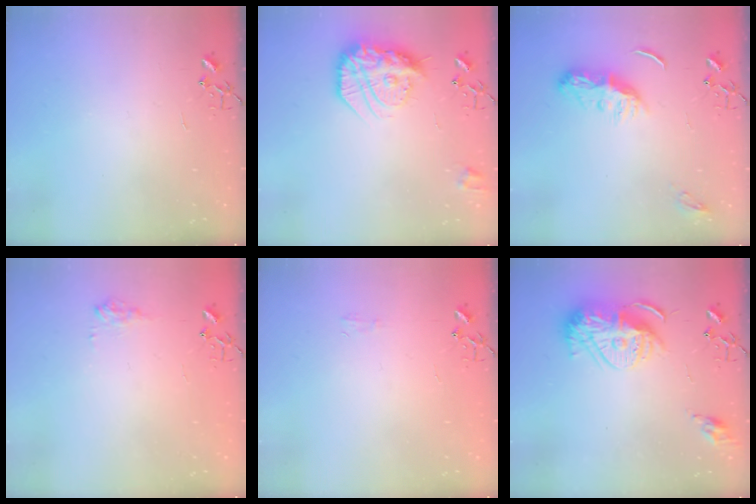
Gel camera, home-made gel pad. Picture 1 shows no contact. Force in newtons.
{"total": 19.9, "press": 19.9, "slide": 1.8}
{"total": 8.6, "press": 8.6, "slide": 0.4}
{"total": 7.8, "press": 7.8, "slide": 0.1}
{"total": 4.6, "press": 4.5, "slide": 0.5}
{"total": 15.1, "press": 15.0, "slide": 1.2}